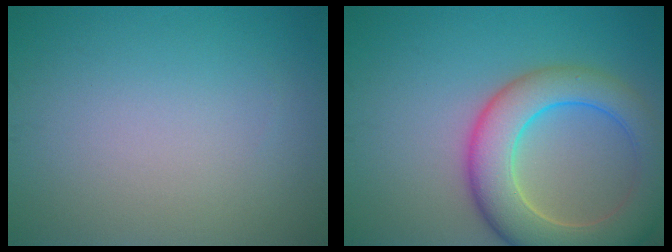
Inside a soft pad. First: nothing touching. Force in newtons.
{"total": 8.7, "press": 8.7, "slide": 0.5}